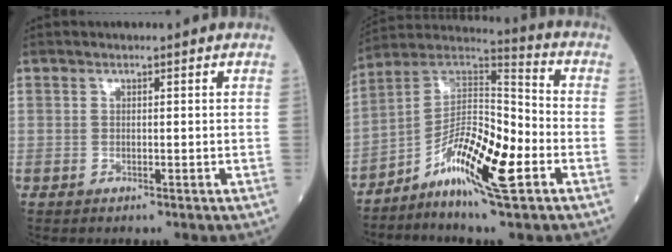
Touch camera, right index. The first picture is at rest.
{"total": 14.4, "force": [-5.8, 2.7, 12.8], "torque": [-0.227, 0.009, -0.107]}